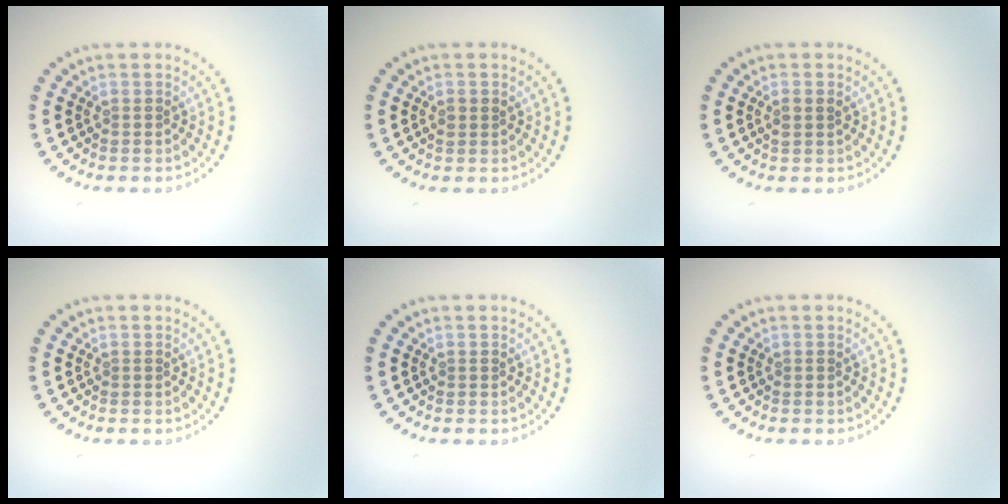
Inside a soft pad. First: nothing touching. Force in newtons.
{"total": 1.0, "press": 1.0, "slide": 0.1}
{"total": 1.1, "press": 1.1, "slide": 0.3}
{"total": 0.0}
{"total": 0.0}
{"total": 0.0}